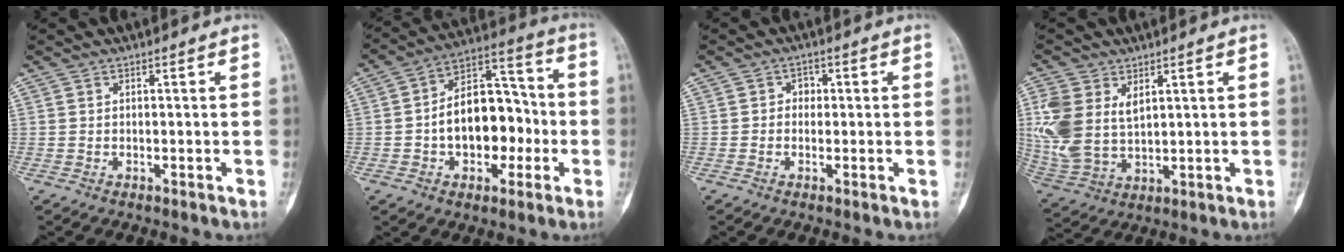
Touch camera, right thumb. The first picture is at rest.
{"total": 16.0, "force": [-2.3, 10.3, 12.1], "torque": [-0.150, 0.047, -0.037]}
{"total": 2.0, "force": [0.0, 1.8, 1.0], "torque": [0.002, 0.007, -0.006]}
{"total": 12.7, "force": [3.8, 8.3, 8.8], "torque": [-0.199, -0.011, 0.087]}